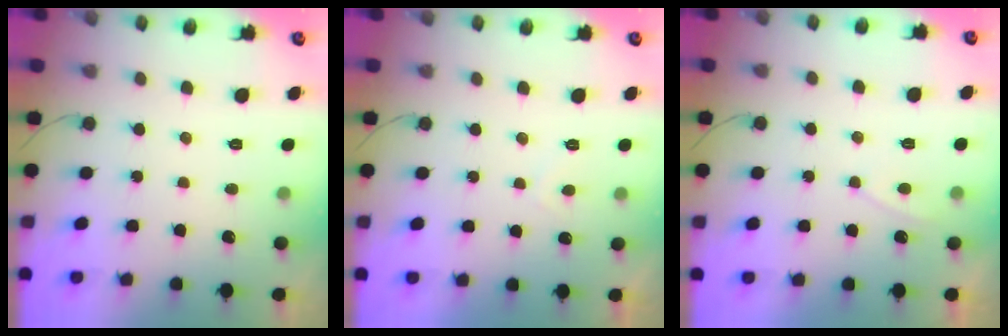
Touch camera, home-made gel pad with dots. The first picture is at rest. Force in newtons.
{"total": 1.1, "press": 0.9, "slide": 0.6}
{"total": 2.0, "press": 2.0, "slide": 0.3}